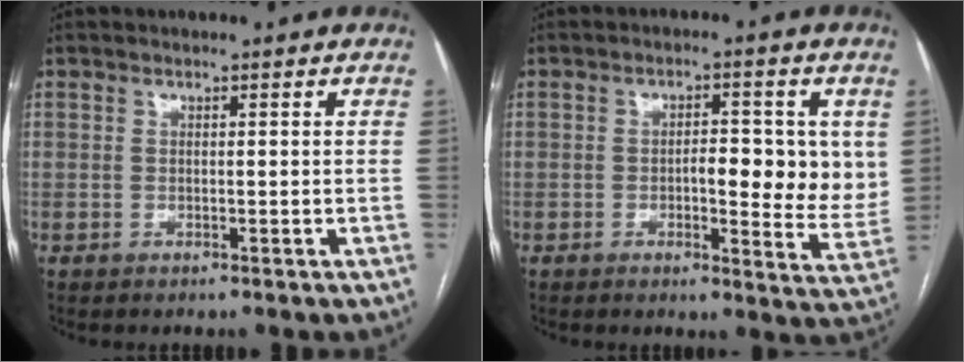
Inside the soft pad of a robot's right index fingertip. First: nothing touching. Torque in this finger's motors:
{"motor_torque": [0.45, 0.21, 0.40, 0.08]}